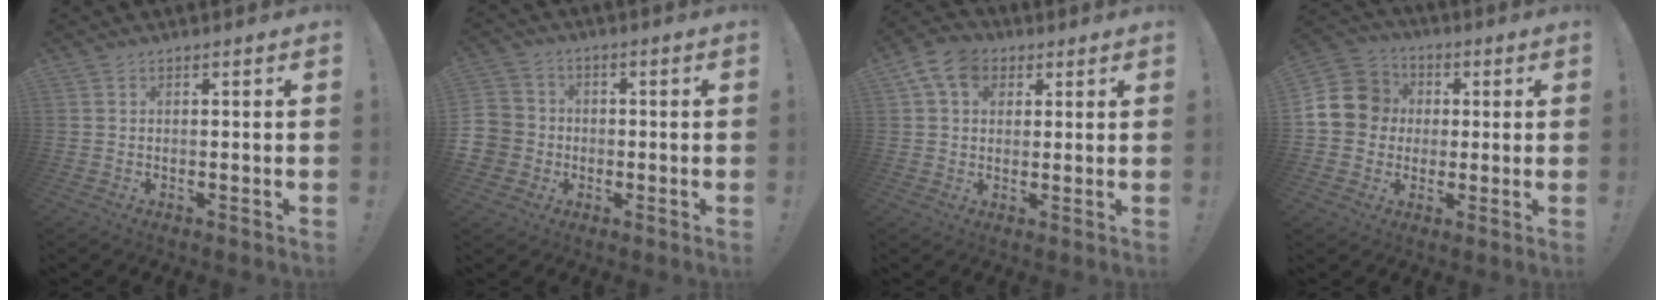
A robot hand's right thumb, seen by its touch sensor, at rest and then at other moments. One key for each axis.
{"total": 7.2, "fx": -1.6, "fy": 6.8, "fz": 1.8, "tx": -0.038, "ty": 0.018, "tz": -0.027}
{"total": 10.1, "fx": 4.0, "fy": 7.6, "fz": 5.2, "tx": -0.092, "ty": -0.007, "tz": 0.078}
{"total": 14.4, "fx": 1.6, "fy": 13.0, "fz": 5.9, "tx": -0.089, "ty": 0.011, "tz": 0.038}